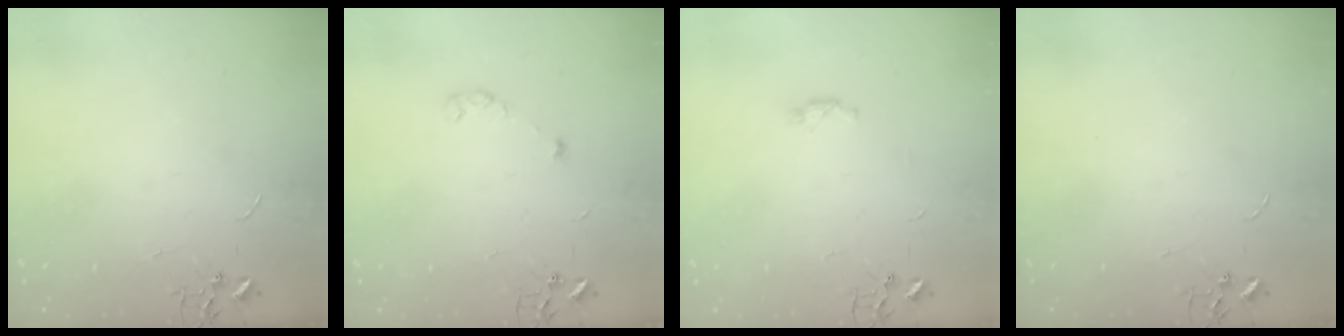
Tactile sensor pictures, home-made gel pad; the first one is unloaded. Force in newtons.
{"total": 4.3, "press": 4.2, "slide": 0.7}
{"total": 3.3, "press": 3.2, "slide": 0.6}
{"total": 0.0}